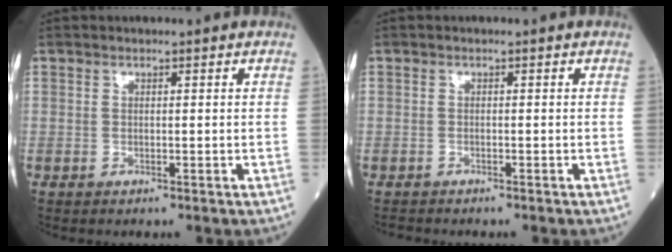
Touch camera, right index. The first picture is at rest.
{"total": 1.3, "force": [-1.3, 0.2, -0.1], "torque": [0.001, -0.003, -0.022]}